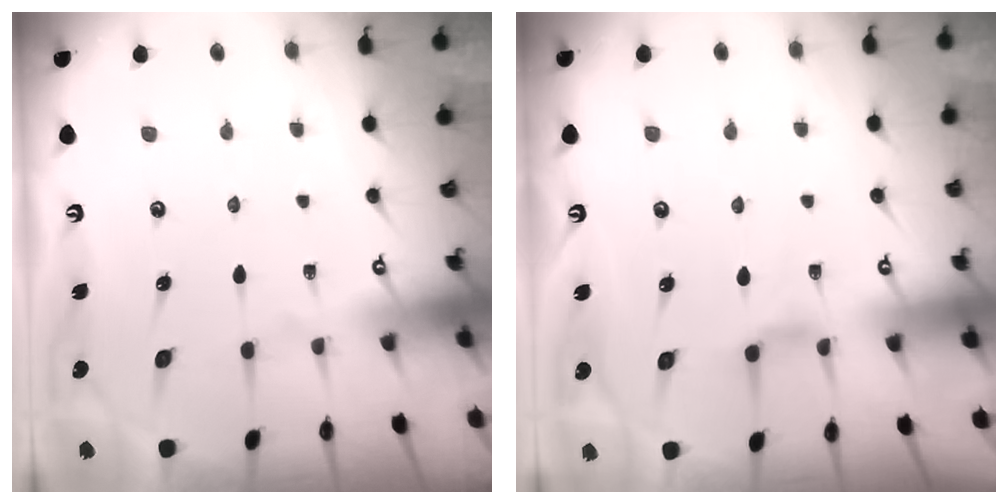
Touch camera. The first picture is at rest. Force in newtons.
{"total": 2.2, "press": 2.2, "slide": 0.4}